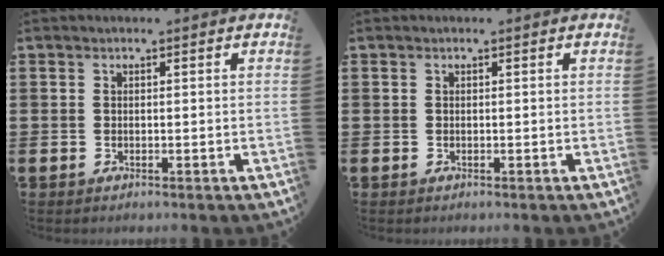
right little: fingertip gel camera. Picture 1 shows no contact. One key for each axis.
{"total": 0.0}